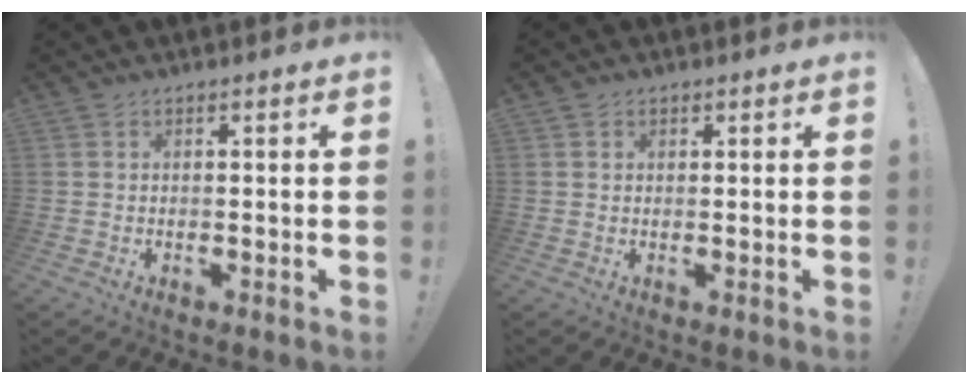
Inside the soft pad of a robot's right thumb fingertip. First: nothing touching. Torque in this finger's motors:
{"motor_torque": [0.26, -0.29, -0.12, -0.05, 0.05]}